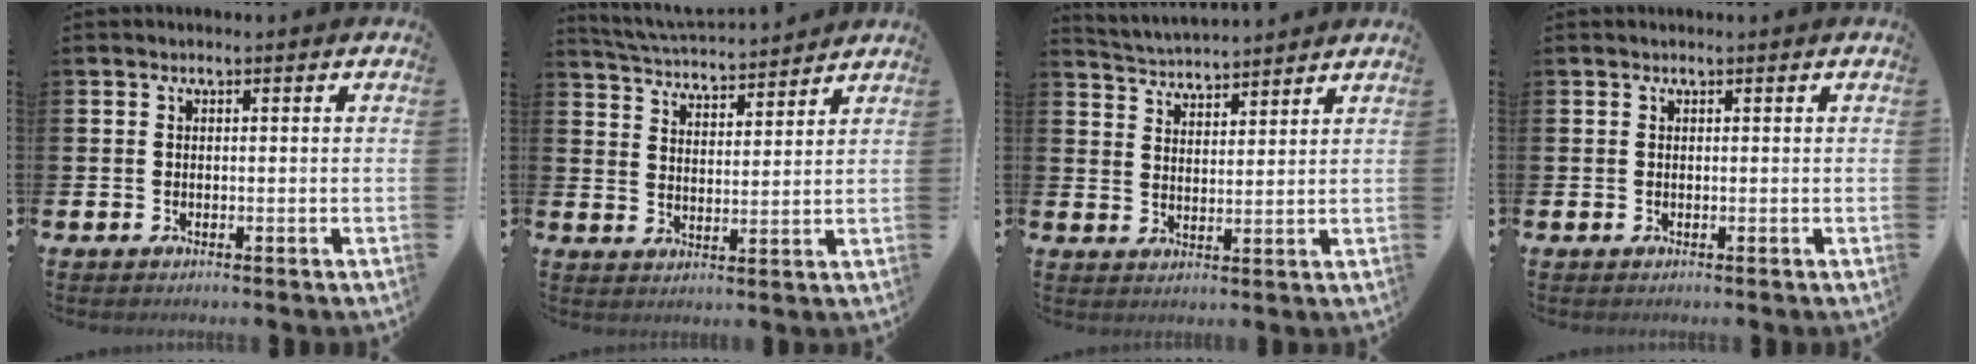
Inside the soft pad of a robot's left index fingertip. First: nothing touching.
{"total": 4.5, "force": [4.5, 0.3, 0.1], "torque": [-0.018, -0.039, 0.076]}
{"total": 4.3, "force": [4.3, 0.2, -0.3], "torque": [-0.011, -0.029, 0.076]}
{"total": 0.0}